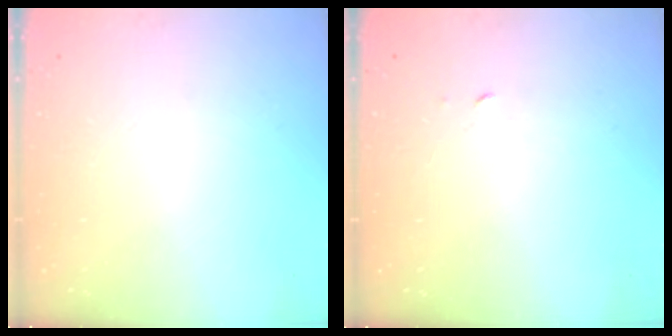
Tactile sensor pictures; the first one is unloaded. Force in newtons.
{"total": 1.9, "press": 1.9, "slide": 0.1}